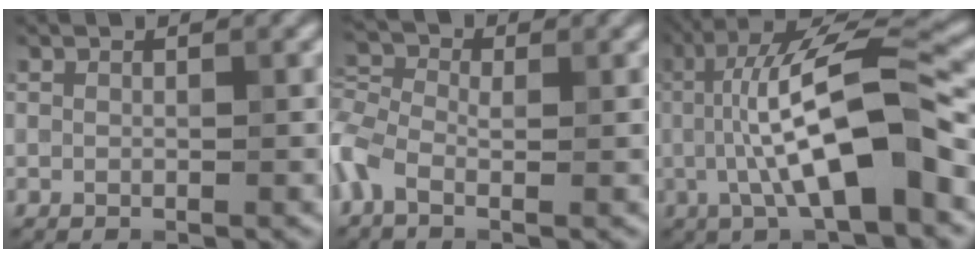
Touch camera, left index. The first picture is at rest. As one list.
[{"total": 3.6, "force": [-1.1, 1.9, 2.9], "torque": [-0.069, 0.006, -0.043]}, {"total": 10.6, "force": [-1.3, 2.8, 10.1], "torque": [-0.169, 0.022, -0.023]}]